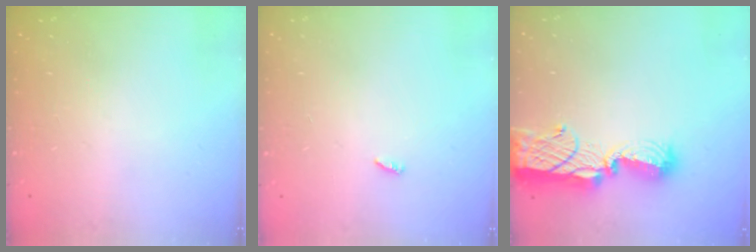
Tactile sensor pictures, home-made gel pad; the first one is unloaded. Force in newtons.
{"total": 2.3, "press": 2.3, "slide": 0.2}
{"total": 14.4, "press": 14.3, "slide": 1.7}